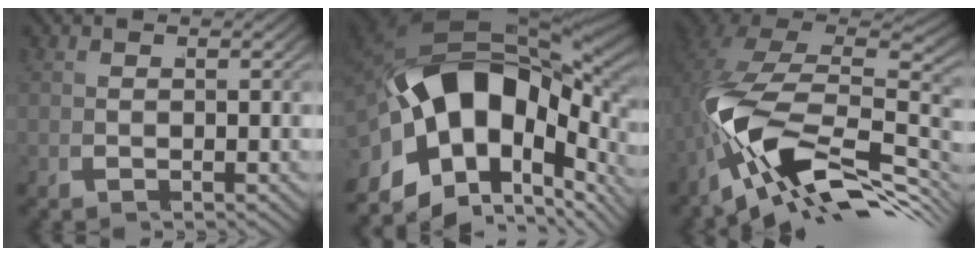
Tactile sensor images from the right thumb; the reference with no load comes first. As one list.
[{"total": 21.3, "force": [-1.3, 13.9, 16.1], "torque": [-0.305, -0.028, -0.006]}, {"total": 16.9, "force": [-4.7, 10.6, 12.3], "torque": [-0.217, -0.041, -0.060]}]